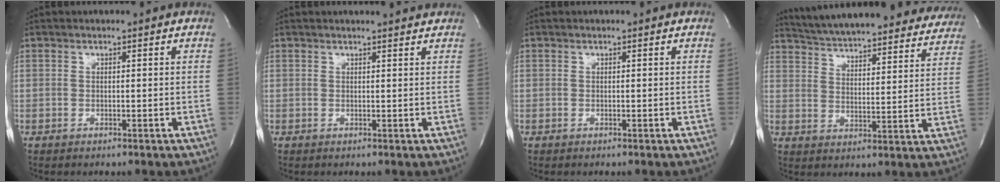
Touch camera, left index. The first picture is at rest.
{"total": 1.8, "force": [1.7, -0.2, 0.3], "torque": [-0.007, -0.011, 0.009]}
{"total": 0.0}
{"total": 31.3, "force": [28.7, 6.0, 10.9], "torque": [-0.182, -0.050, 0.358]}